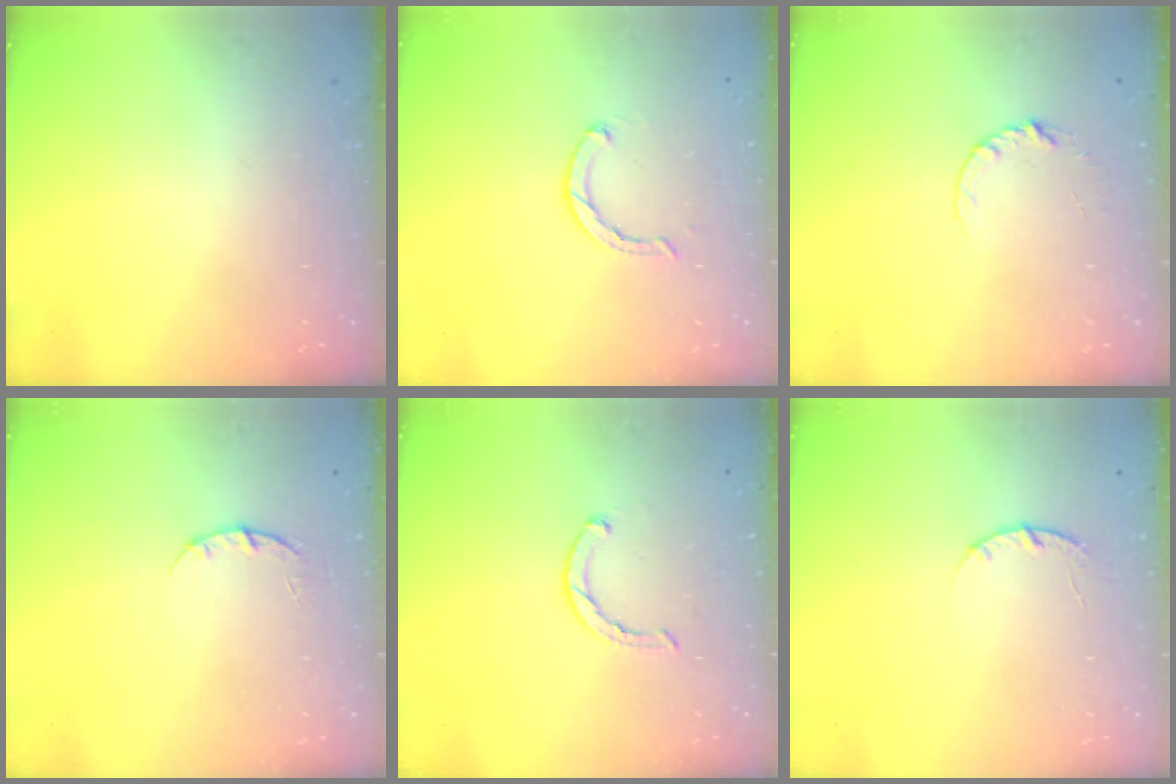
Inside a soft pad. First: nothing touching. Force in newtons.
{"total": 3.1, "press": 3.0, "slide": 0.6}
{"total": 3.7, "press": 3.7, "slide": 0.5}
{"total": 2.3, "press": 2.3, "slide": 0.3}
{"total": 2.3, "press": 2.2, "slide": 0.5}
{"total": 3.6, "press": 3.5, "slide": 0.5}